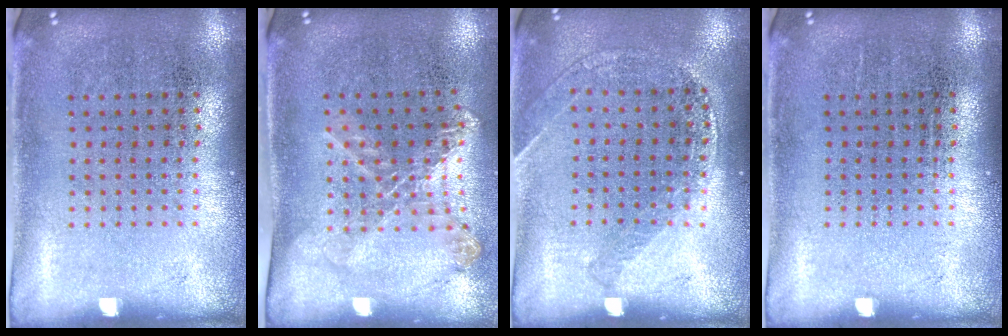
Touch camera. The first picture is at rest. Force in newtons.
{"total": 1.3, "press": 1.2, "slide": 0.4}
{"total": 1.2, "press": 1.2, "slide": 0.2}
{"total": 0.0}